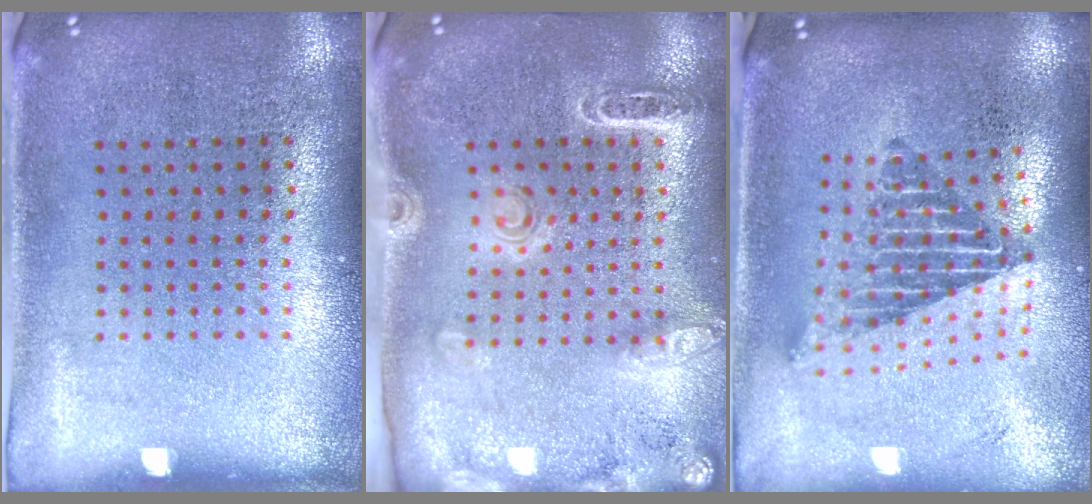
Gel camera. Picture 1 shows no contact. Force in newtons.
{"total": 1.7, "press": 1.7, "slide": 0.1}
{"total": 2.1, "press": 1.6, "slide": 1.4}